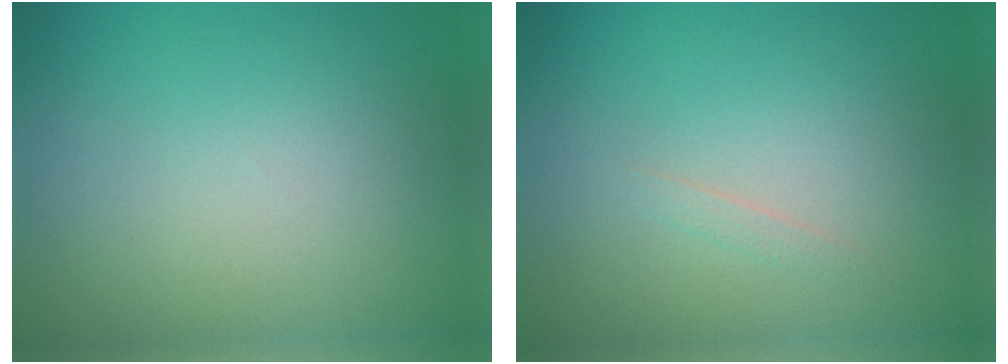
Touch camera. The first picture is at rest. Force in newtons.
{"total": 0.6, "press": 0.6, "slide": 0.0}